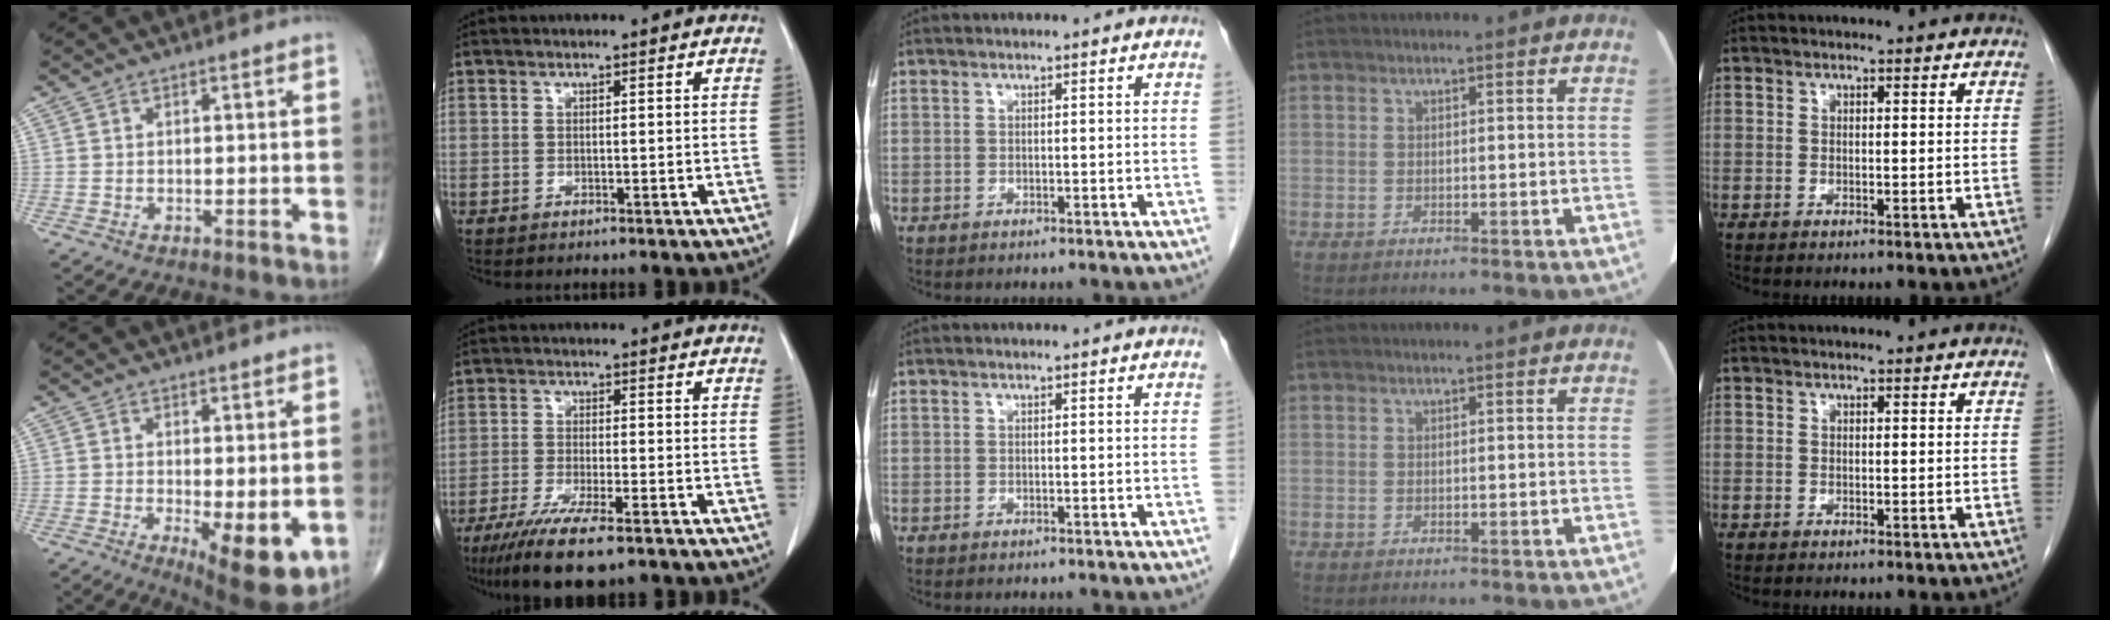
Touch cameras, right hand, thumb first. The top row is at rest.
{"thumb": {"total": 10.1, "force": [-2.1, 3.6, 9.2], "torque": [-0.124, -0.024, -0.019]}, "index": {"total": 10.5, "force": [-7.4, 1.3, 7.3], "torque": [-0.120, -0.025, -0.117]}}